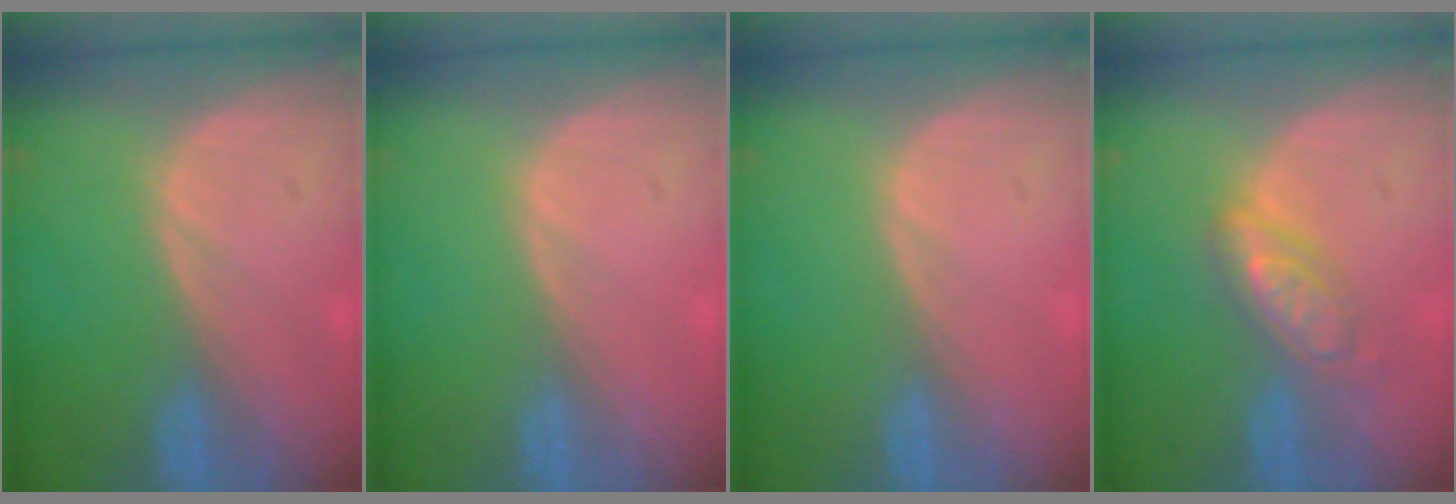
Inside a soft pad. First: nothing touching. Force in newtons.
{"total": 0.0}
{"total": 0.0}
{"total": 5.1, "press": 5.1, "slide": 0.2}